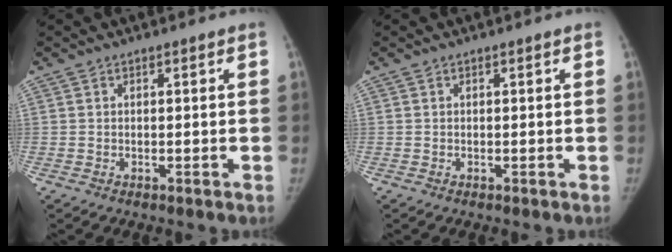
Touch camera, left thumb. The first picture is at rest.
{"total": 0.0}